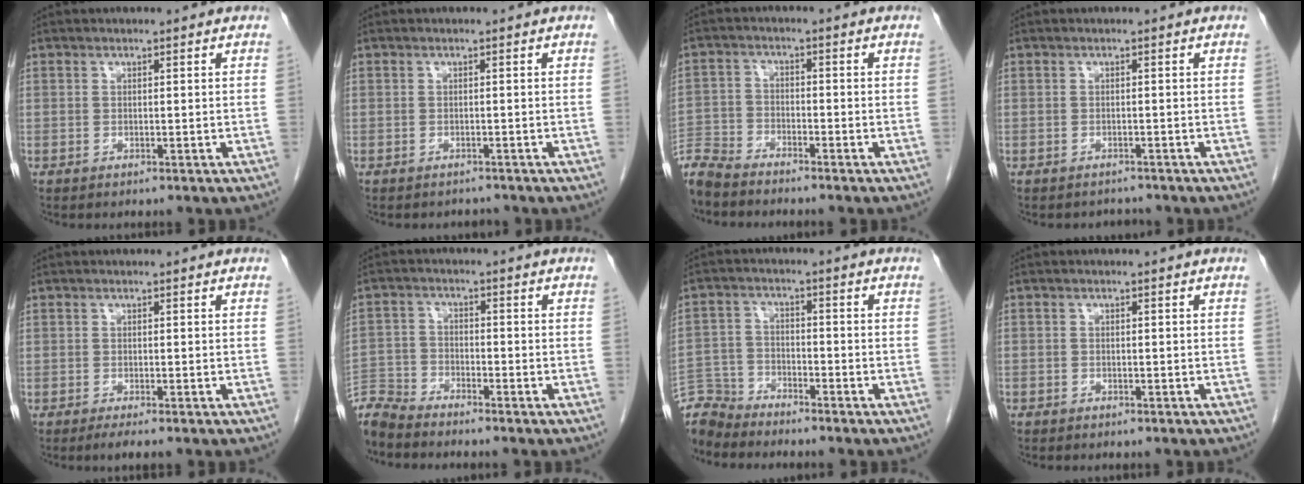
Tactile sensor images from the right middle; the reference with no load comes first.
{"total": 1.1, "force": [-1.0, 0.3, -0.4], "torque": [0.000, -0.005, -0.015]}
{"total": 6.5, "force": [-6.2, 1.1, 1.5], "torque": [-0.024, -0.017, -0.119]}
{"total": 1.4, "force": [-1.3, 0.4, -0.4], "torque": [0.002, -0.005, -0.018]}
{"total": 1.8, "force": [-1.4, 0.0, 1.1], "torque": [-0.025, -0.007, -0.023]}
{"total": 6.3, "force": [-6.3, 0.4, 0.7], "torque": [-0.011, -0.009, -0.122]}
{"total": 6.3, "force": [-6.1, 1.0, -0.8], "torque": [0.016, 0.002, -0.122]}
{"total": 1.5, "force": [-1.2, 0.8, 0.4], "torque": [-0.007, 0.001, -0.015]}